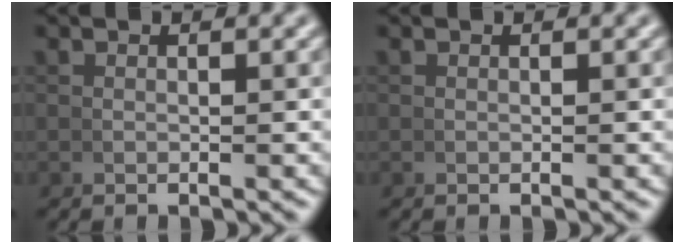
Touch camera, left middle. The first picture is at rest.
{"total": 0.0}